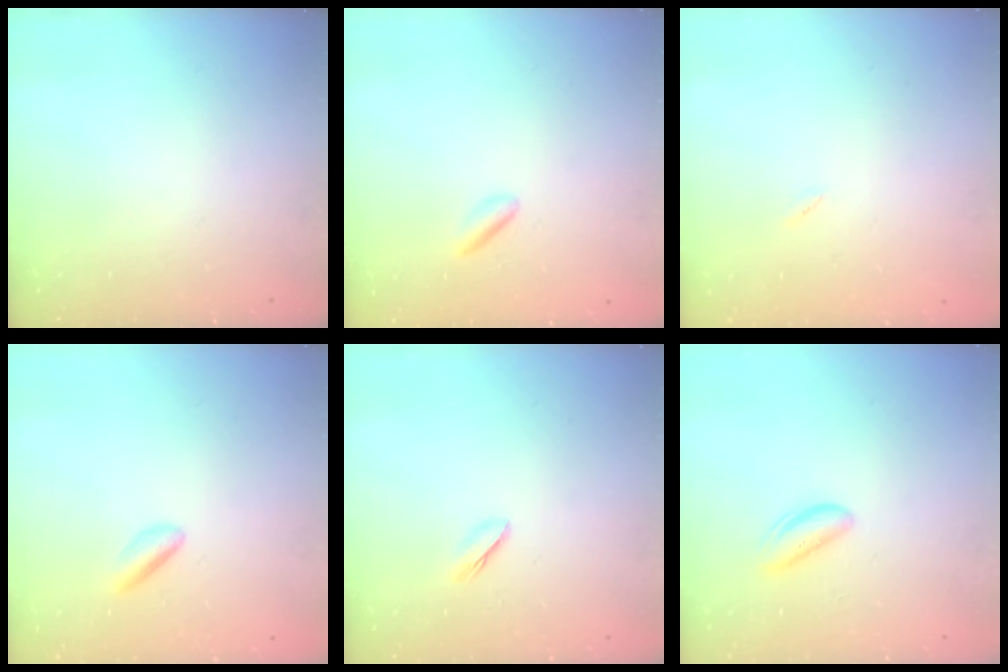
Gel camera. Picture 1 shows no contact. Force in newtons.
{"total": 1.9, "press": 1.7, "slide": 0.8}
{"total": 2.0, "press": 2.0, "slide": 0.1}
{"total": 2.5, "press": 2.3, "slide": 0.9}
{"total": 2.5, "press": 2.4, "slide": 0.8}
{"total": 3.8, "press": 3.8, "slide": 0.2}